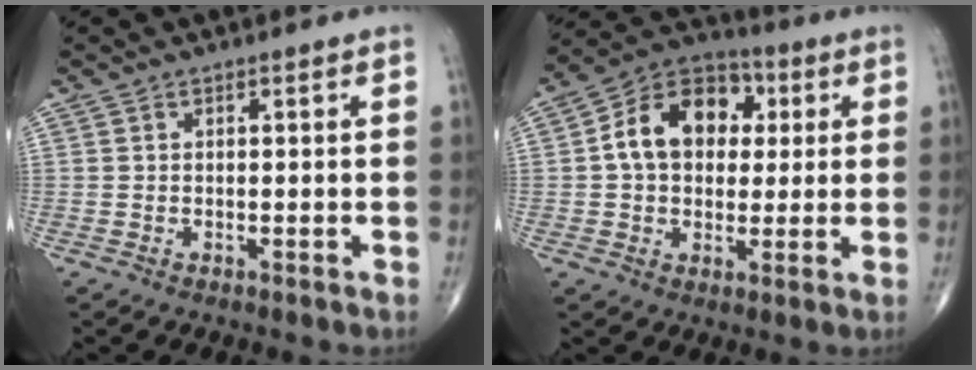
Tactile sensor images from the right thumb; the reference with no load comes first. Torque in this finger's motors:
{"motor_torque": [0.75, 2.87, 1.21, 0.22, 0.11]}